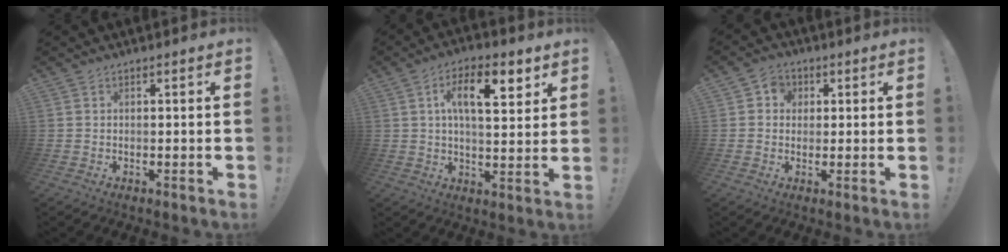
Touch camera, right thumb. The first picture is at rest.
{"total": 12.7, "force": [4.8, 5.0, 10.7], "torque": [-0.161, -0.002, 0.074]}
{"total": 4.4, "force": [0.6, 4.2, 1.4], "torque": [-0.018, 0.004, 0.011]}